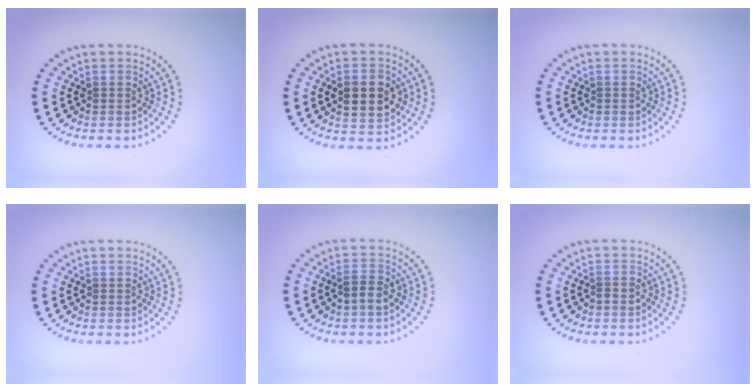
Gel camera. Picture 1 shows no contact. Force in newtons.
{"total": 4.4, "press": 4.4, "slide": 0.1}
{"total": 0.0}
{"total": 0.0}
{"total": 2.0, "press": 1.9, "slide": 0.4}
{"total": 0.5, "press": 0.2, "slide": 0.5}